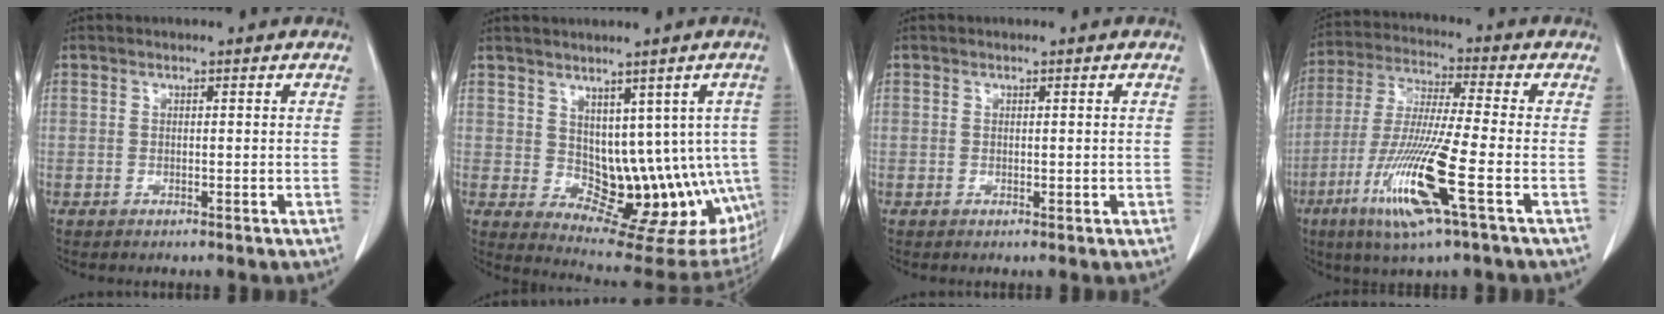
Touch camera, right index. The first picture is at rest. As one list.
[{"total": 13.2, "force": [0.5, 9.1, 9.6], "torque": [-0.092, 0.012, 0.030]}, {"total": 0.7, "force": [0.1, 0.5, 0.5], "torque": [-0.007, -0.001, 0.004]}, {"total": 14.5, "force": [-5.7, 0.0, 13.4], "torque": [-0.278, -0.026, -0.110]}]